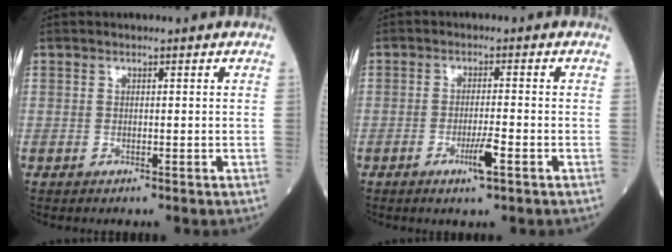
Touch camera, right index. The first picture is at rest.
{"total": 3.7, "force": [-1.7, -0.1, 3.3], "torque": [-0.064, -0.007, -0.032]}